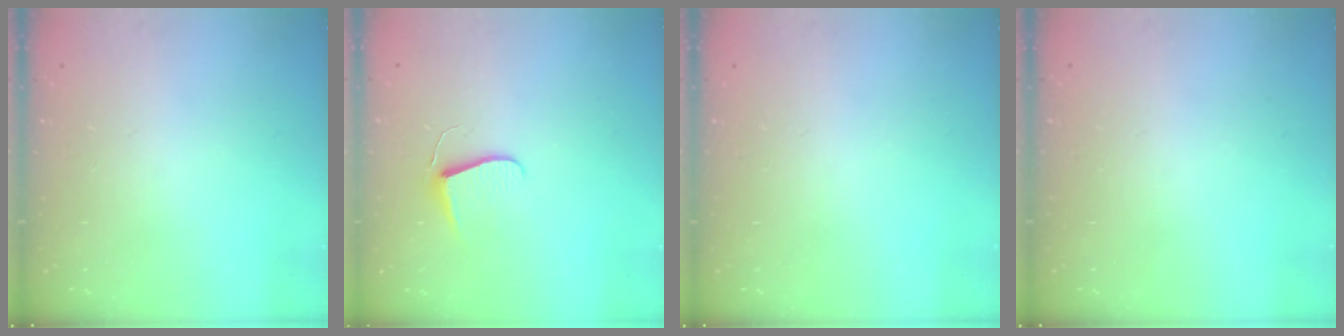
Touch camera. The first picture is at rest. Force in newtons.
{"total": 6.2, "press": 6.1, "slide": 0.6}
{"total": 0.0}
{"total": 0.0}